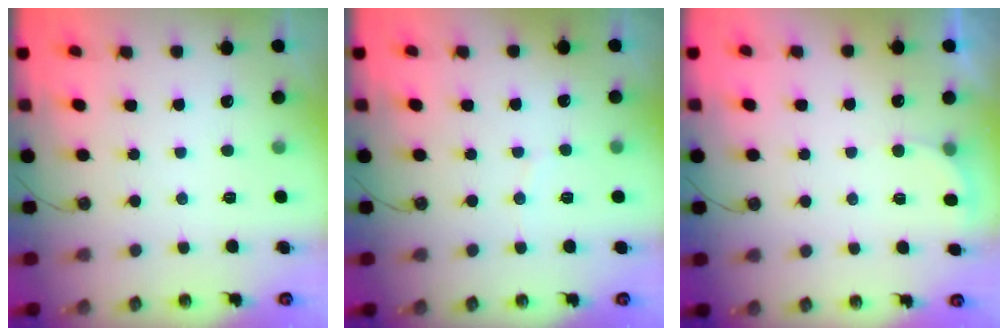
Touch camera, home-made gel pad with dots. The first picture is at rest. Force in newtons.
{"total": 2.1, "press": 2.1, "slide": 0.2}
{"total": 3.0, "press": 2.8, "slide": 1.0}